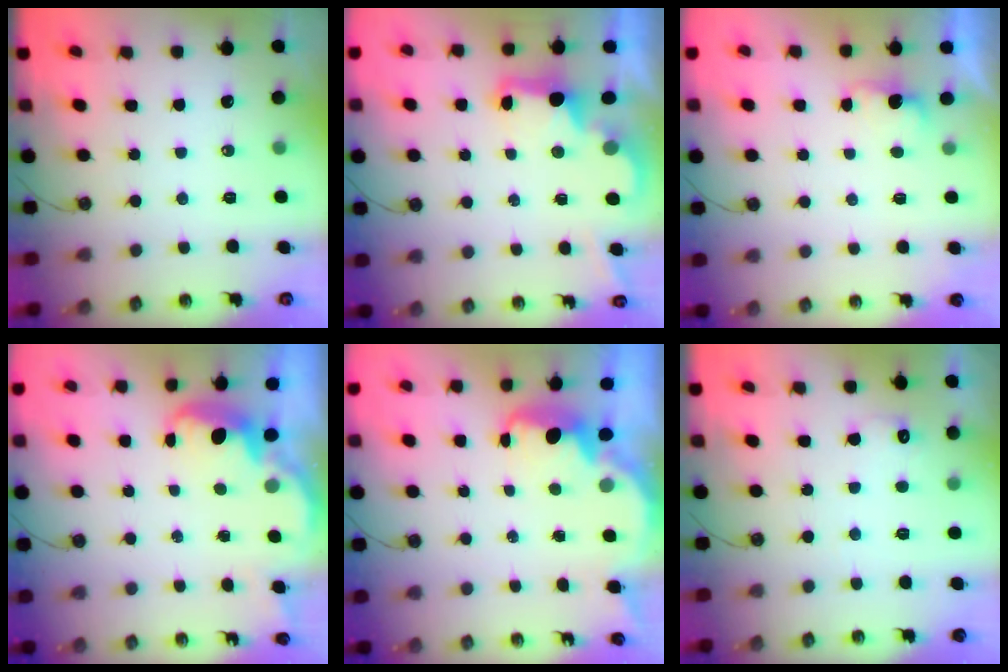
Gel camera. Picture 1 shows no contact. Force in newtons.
{"total": 2.7, "press": 2.7, "slide": 0.6}
{"total": 2.0, "press": 1.7, "slide": 0.9}
{"total": 2.6, "press": 2.5, "slide": 0.6}
{"total": 2.8, "press": 2.8, "slide": 0.4}
{"total": 7.2, "press": 7.2, "slide": 0.2}